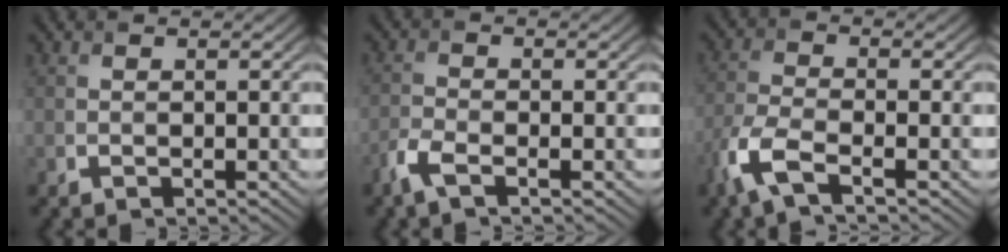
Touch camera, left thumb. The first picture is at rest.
{"total": 3.0, "force": [-2.0, 0.8, 2.1], "torque": [-0.056, -0.005, -0.051]}
{"total": 5.4, "force": [-3.3, 1.5, 4.0], "torque": [-0.101, -0.011, -0.085]}